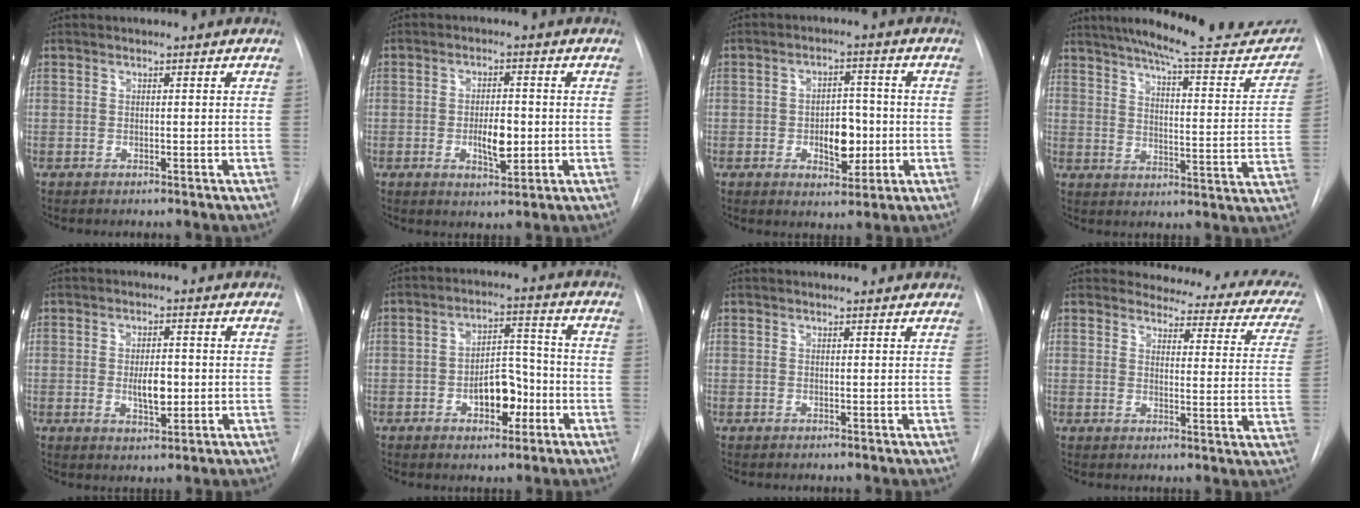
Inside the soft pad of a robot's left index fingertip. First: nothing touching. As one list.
[{"total": 5.4, "force": [-1.8, 1.9, 4.7], "torque": [-0.078, -0.009, -0.021]}, {"total": 6.7, "force": [-2.1, 3.6, 5.3], "torque": [-0.077, 0.003, -0.022]}, {"total": 22.6, "force": [19.9, 2.9, 10.3], "torque": [-0.146, -0.055, 0.248]}, {"total": 4.6, "force": [-1.2, 1.8, 4.0], "torque": [-0.067, -0.009, -0.011]}, {"total": 7.9, "force": [-3.7, 3.9, 5.9], "torque": [-0.090, 0.014, -0.051]}, {"total": 1.8, "force": [1.7, 0.5, 0.5], "torque": [-0.010, 0.008, 0.011]}, {"total": 16.5, "force": [15.0, 4.8, 4.7], "torque": [-0.021, -0.072, 0.136]}]